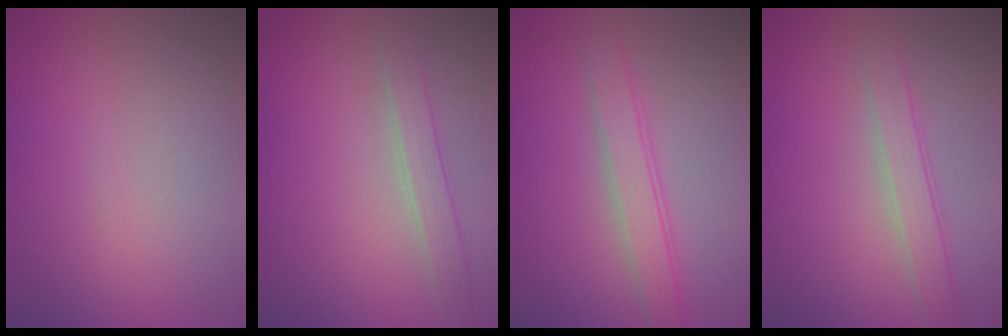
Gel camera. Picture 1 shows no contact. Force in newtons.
{"total": 1.8, "press": 1.8, "slide": 0.1}
{"total": 2.6, "press": 2.6, "slide": 0.0}
{"total": 2.3, "press": 2.2, "slide": 0.1}